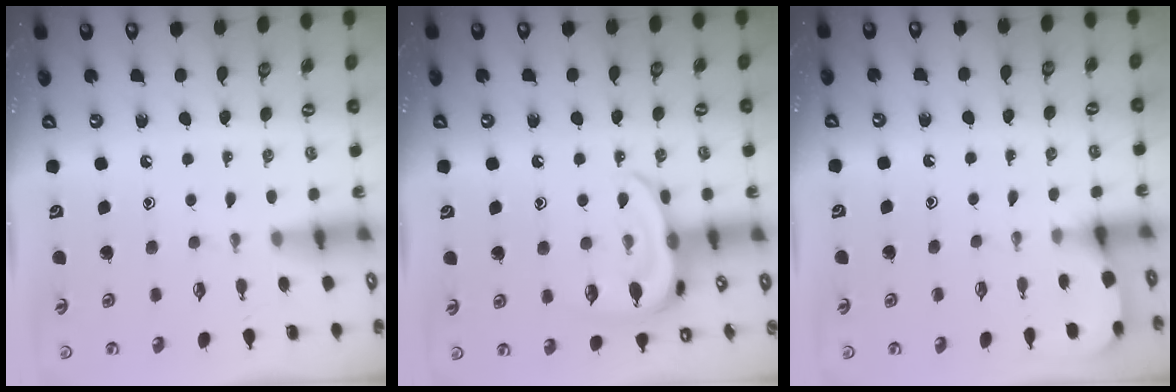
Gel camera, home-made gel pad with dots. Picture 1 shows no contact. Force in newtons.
{"total": 13.7, "press": 13.7, "slide": 0.9}
{"total": 3.0, "press": 2.9, "slide": 0.3}